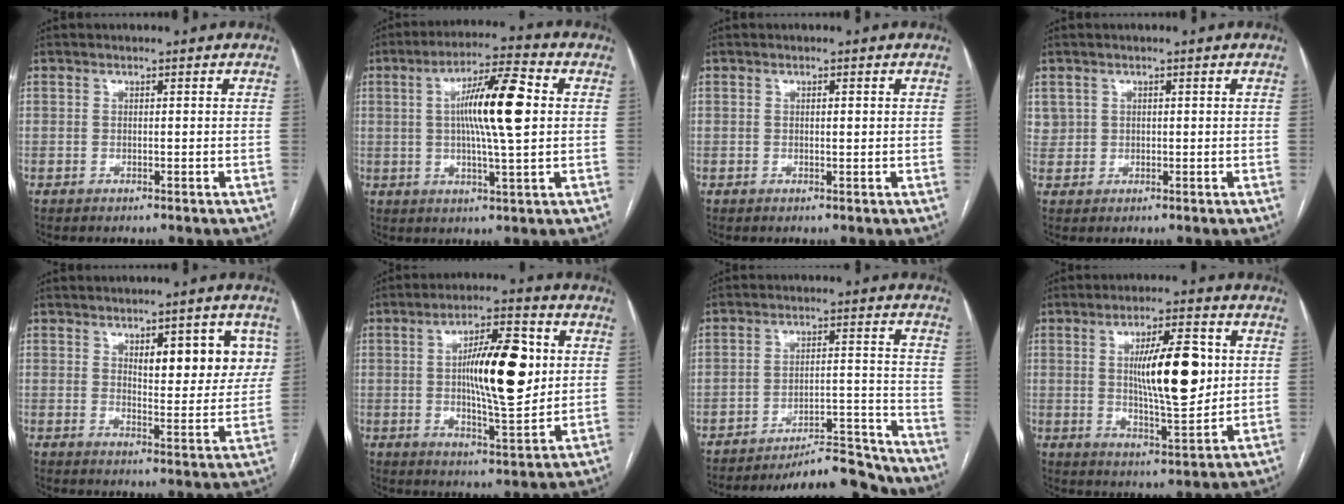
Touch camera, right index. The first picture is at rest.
{"total": 12.2, "force": [1.6, 0.9, 12.0], "torque": [-0.207, 0.011, 0.023]}
{"total": 0.7, "force": [0.1, 0.1, 0.7], "torque": [-0.013, 0.000, 0.002]}
{"total": 2.1, "force": [0.9, 1.9, 0.1], "torque": [0.014, 0.008, 0.014]}
{"total": 9.5, "force": [3.6, 3.3, 8.1], "torque": [-0.102, 0.007, 0.051]}
{"total": 13.9, "force": [1.9, 3.2, 13.4], "torque": [-0.219, 0.011, 0.029]}
{"total": 13.0, "force": [-12.8, 0.9, 2.2], "torque": [-0.018, 0.028, -0.194]}
{"total": 12.5, "force": [2.0, 2.8, 12.0], "torque": [-0.195, 0.000, 0.034]}